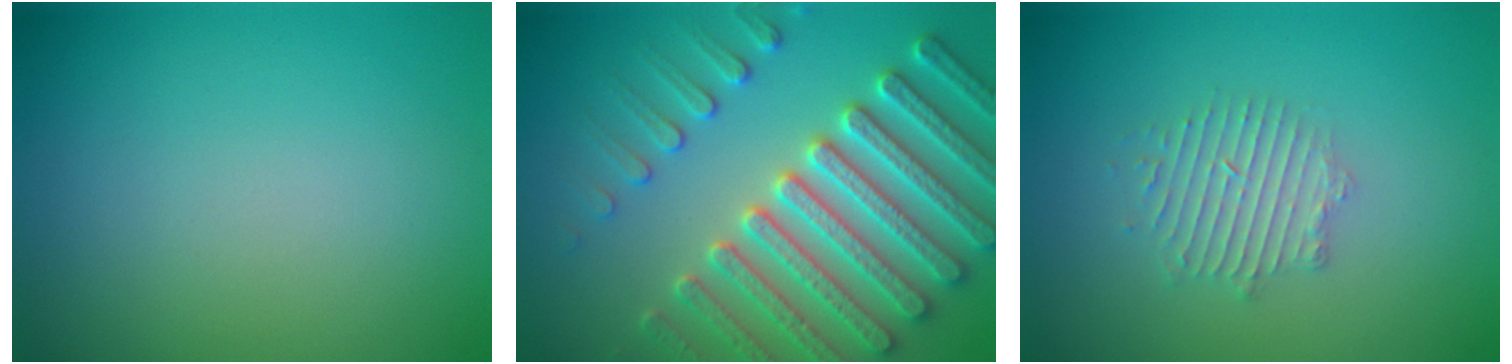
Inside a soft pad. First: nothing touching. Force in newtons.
{"total": 7.4, "press": 7.2, "slide": 2.0}
{"total": 2.4, "press": 2.4, "slide": 0.3}